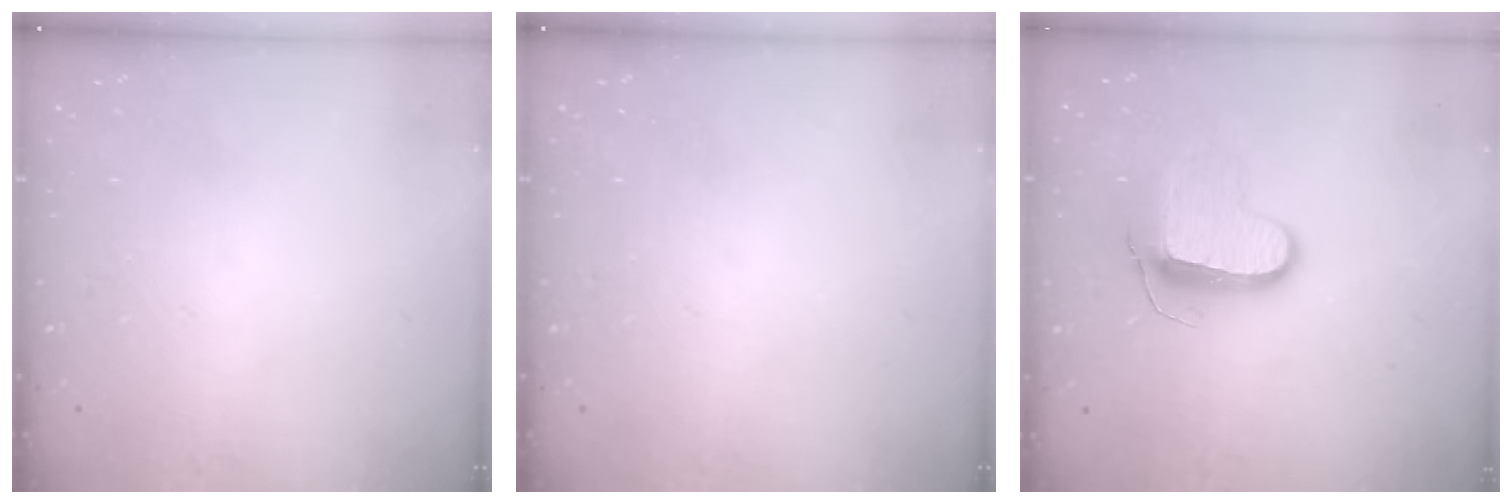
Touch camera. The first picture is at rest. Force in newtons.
{"total": 0.0}
{"total": 10.3, "press": 10.3, "slide": 0.4}